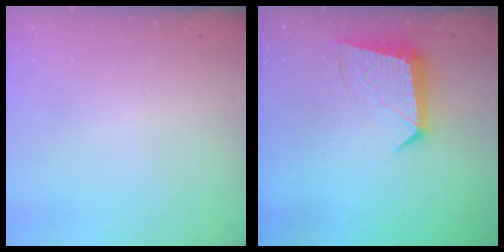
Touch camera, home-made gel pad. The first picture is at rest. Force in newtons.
{"total": 11.2, "press": 11.2, "slide": 0.6}